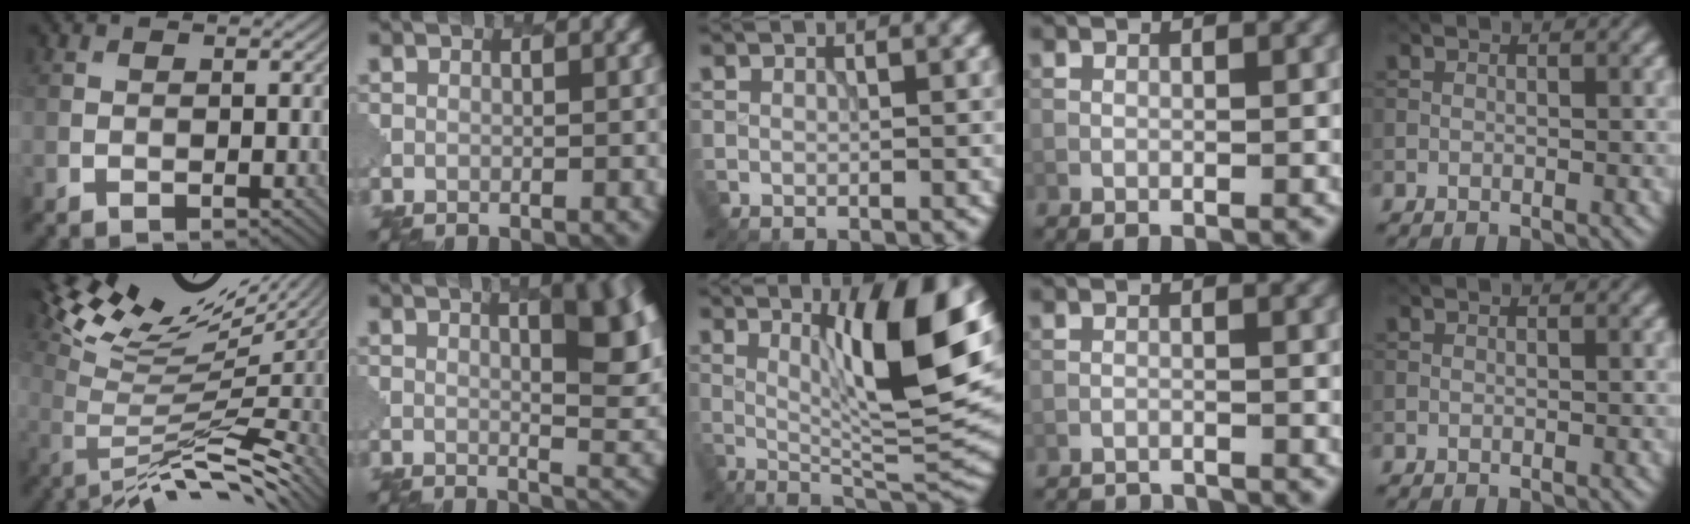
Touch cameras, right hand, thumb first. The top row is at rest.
{"thumb": {"total": 11.8, "force": [5.0, 2.8, 10.3], "torque": [-0.171, 0.012, 0.105]}, "index": {"total": 9.6, "force": [3.3, 3.7, 8.2], "torque": [-0.068, 0.013, 0.039]}, "middle": {"total": 11.3, "force": [3.4, 2.1, 10.6], "torque": [-0.155, -0.006, 0.060]}, "ring": {"total": 4.7, "force": [-4.6, 0.6, 0.7], "torque": [-0.012, -0.009, -0.068]}}